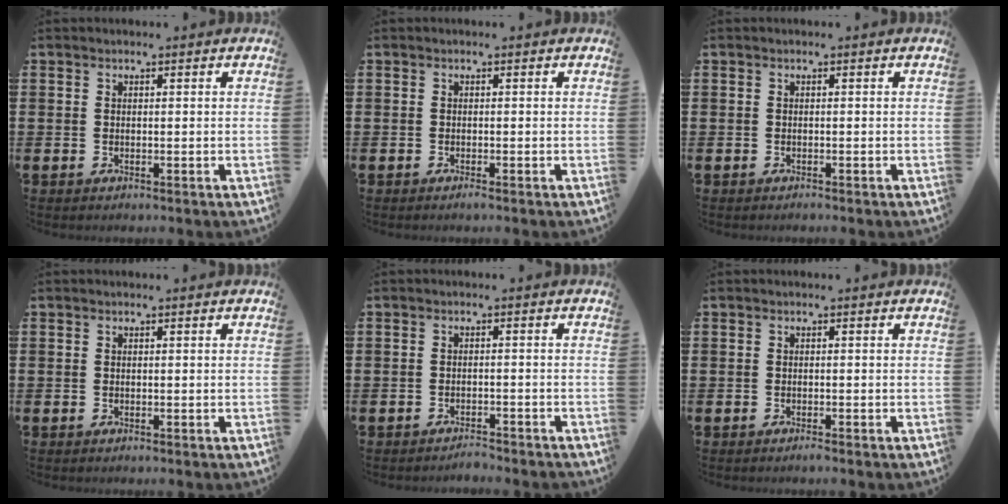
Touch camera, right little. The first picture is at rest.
{"total": 0.7, "force": [-0.5, 0.0, 0.5], "torque": [-0.009, -0.003, -0.009]}
{"total": 0.0}
{"total": 0.0}
{"total": 1.4, "force": [-1.4, 0.0, 0.1], "torque": [-0.006, 0.004, -0.030]}
{"total": 0.5, "force": [-0.4, 0.0, 0.3], "torque": [-0.006, -0.004, -0.008]}